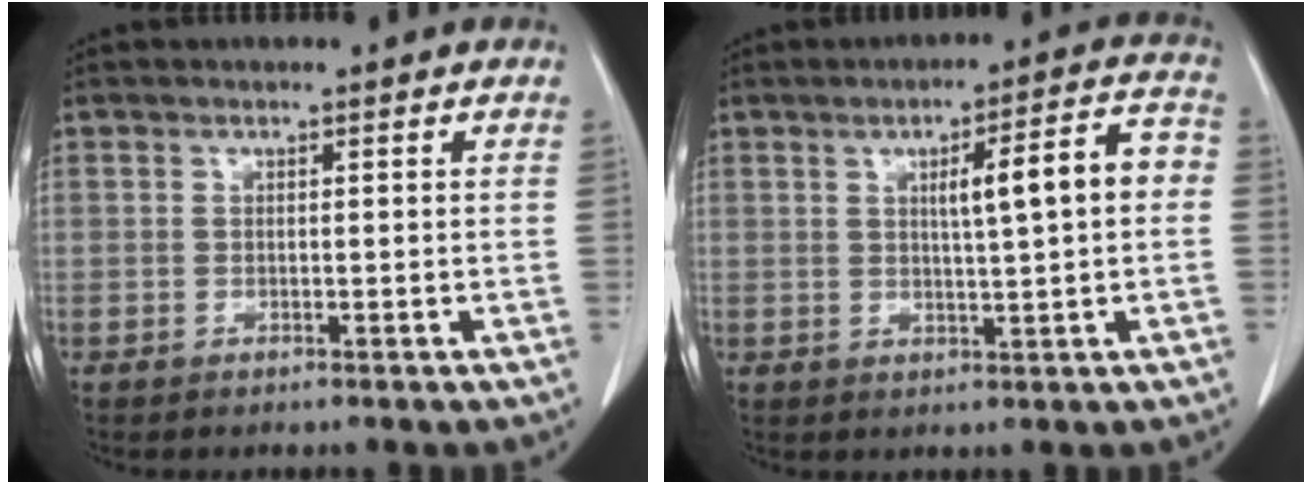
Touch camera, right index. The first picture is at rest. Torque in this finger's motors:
{"motor_torque": [0.32, 0.07, 0.25, 0.06]}